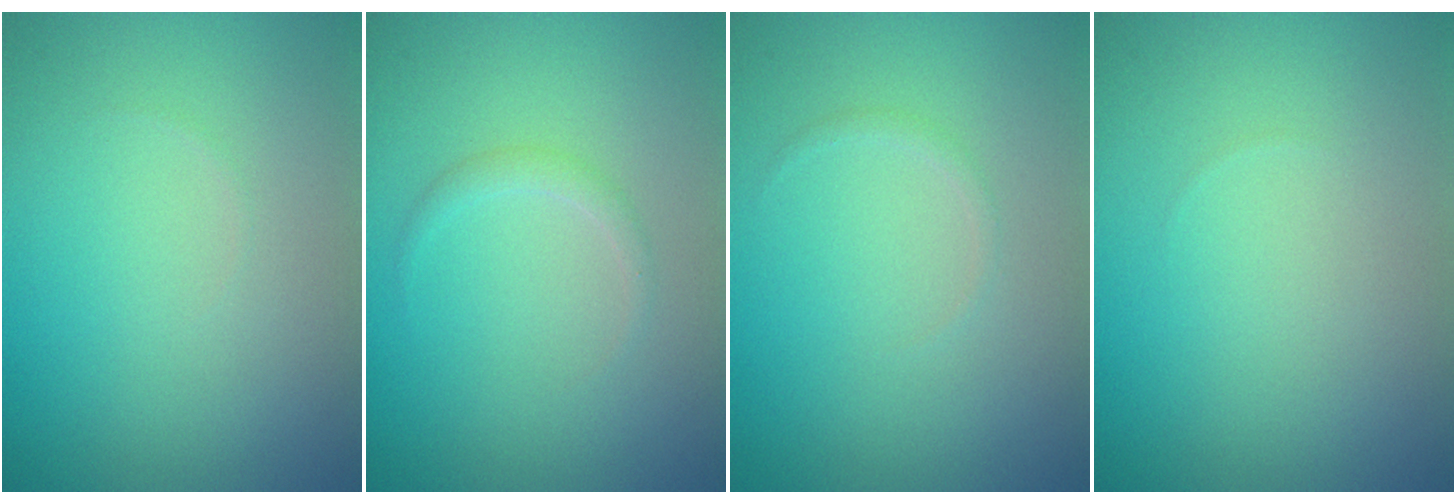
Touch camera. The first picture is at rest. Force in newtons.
{"total": 1.0, "press": 1.0, "slide": 0.0}
{"total": 0.5, "press": 0.5, "slide": 0.1}
{"total": 0.0}